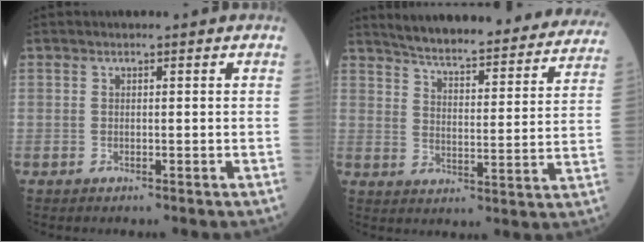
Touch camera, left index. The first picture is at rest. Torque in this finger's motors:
{"motor_torque": [0.90, -1.24, 0.11, 0.05]}